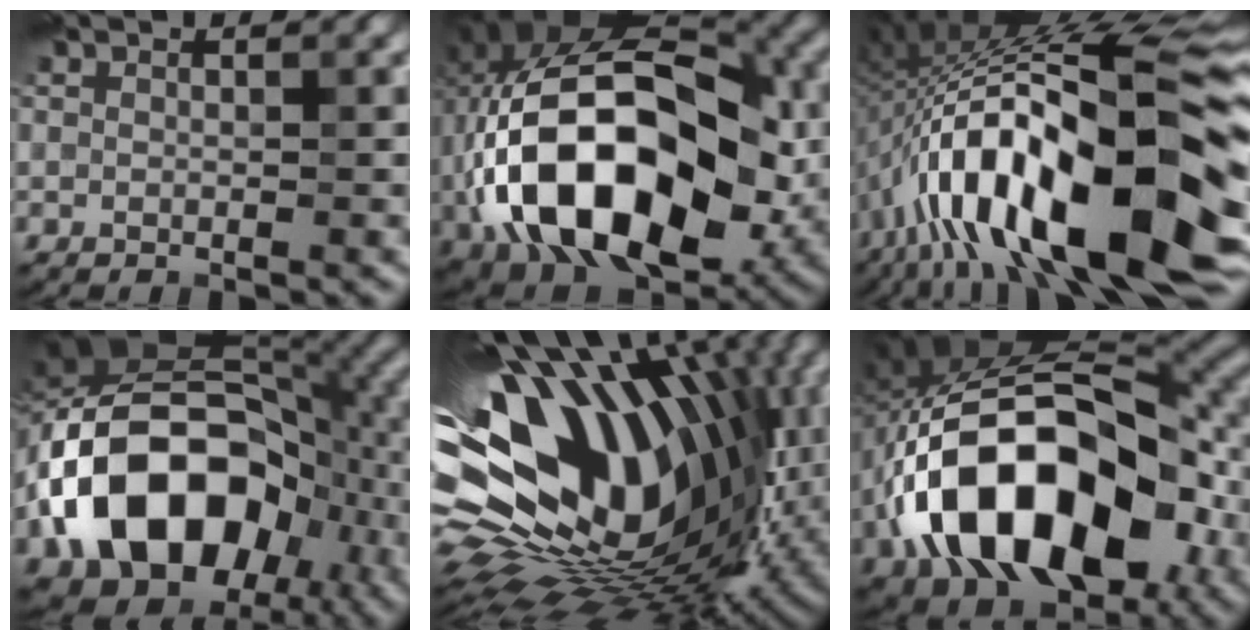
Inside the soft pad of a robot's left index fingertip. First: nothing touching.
{"total": 17.8, "force": [-3.1, 11.0, 13.6], "torque": [-0.263, 0.007, -0.063]}
{"total": 18.2, "force": [-5.4, 5.5, 16.5], "torque": [-0.261, 0.055, -0.094]}
{"total": 18.5, "force": [-4.1, 13.1, 12.4], "torque": [-0.227, 0.009, -0.076]}
{"total": 17.8, "force": [1.8, 10.4, 14.3], "torque": [-0.273, 0.006, 0.025]}
{"total": 15.8, "force": [-4.8, 9.4, 11.8], "torque": [-0.197, 0.003, -0.088]}